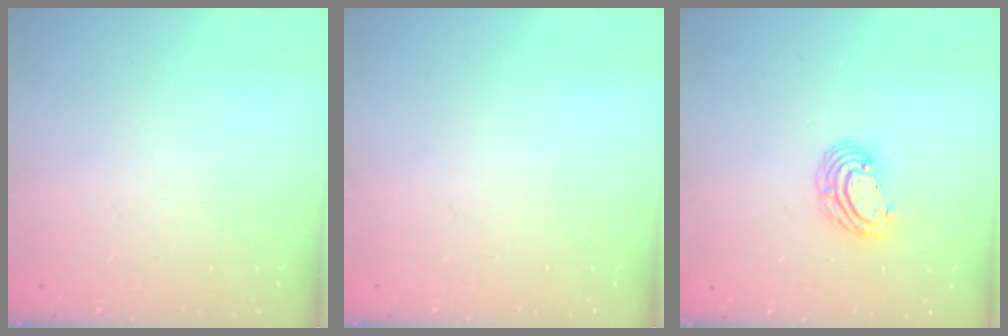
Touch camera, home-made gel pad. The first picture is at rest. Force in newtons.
{"total": 0.0}
{"total": 7.3, "press": 7.1, "slide": 1.3}